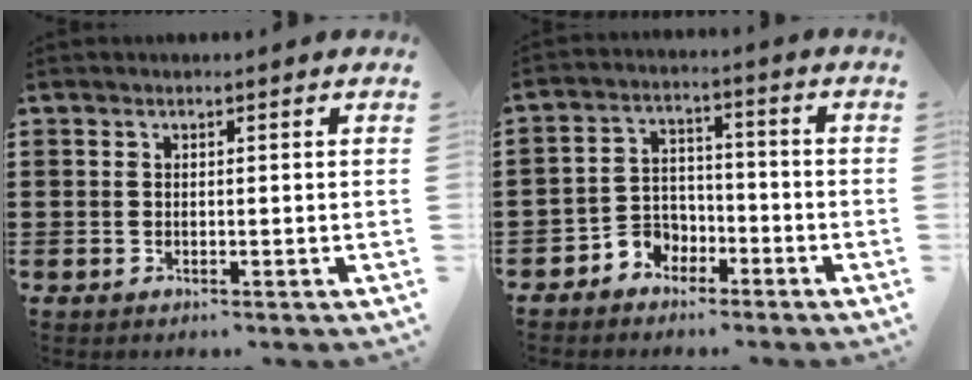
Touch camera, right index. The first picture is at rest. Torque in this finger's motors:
{"motor_torque": [1.07, 1.06, 0.06, 0.02]}